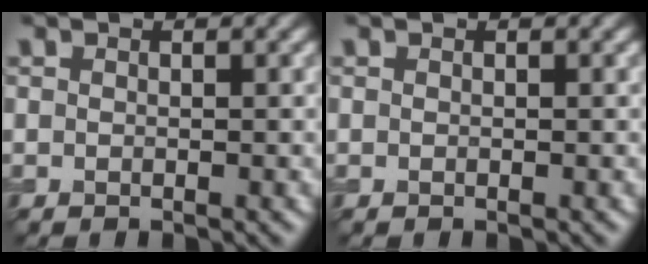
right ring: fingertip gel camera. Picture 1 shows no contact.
{"total": 0.0}